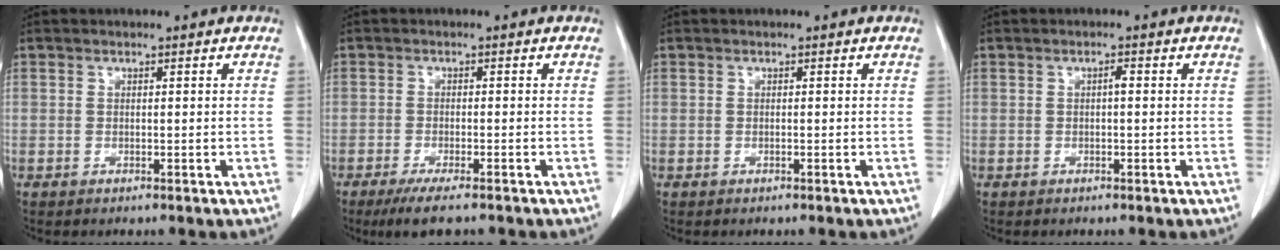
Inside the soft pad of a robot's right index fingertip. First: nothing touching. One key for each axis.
{"total": 5.9, "fx": -4.4, "fy": 0.6, "fz": 3.8, "tx": -0.060, "ty": -0.015, "tz": -0.068}
{"total": 0.0}
{"total": 0.9, "fx": 0.0, "fy": 0.2, "fz": 0.9, "tx": -0.013, "ty": 0.002, "tz": 0.000}